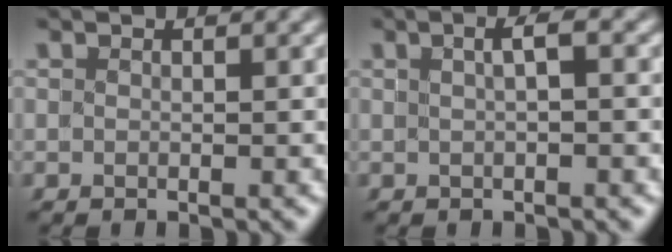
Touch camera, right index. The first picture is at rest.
{"total": 1.3, "force": [0.1, 0.1, 1.3], "torque": [-0.014, 0.004, 0.005]}